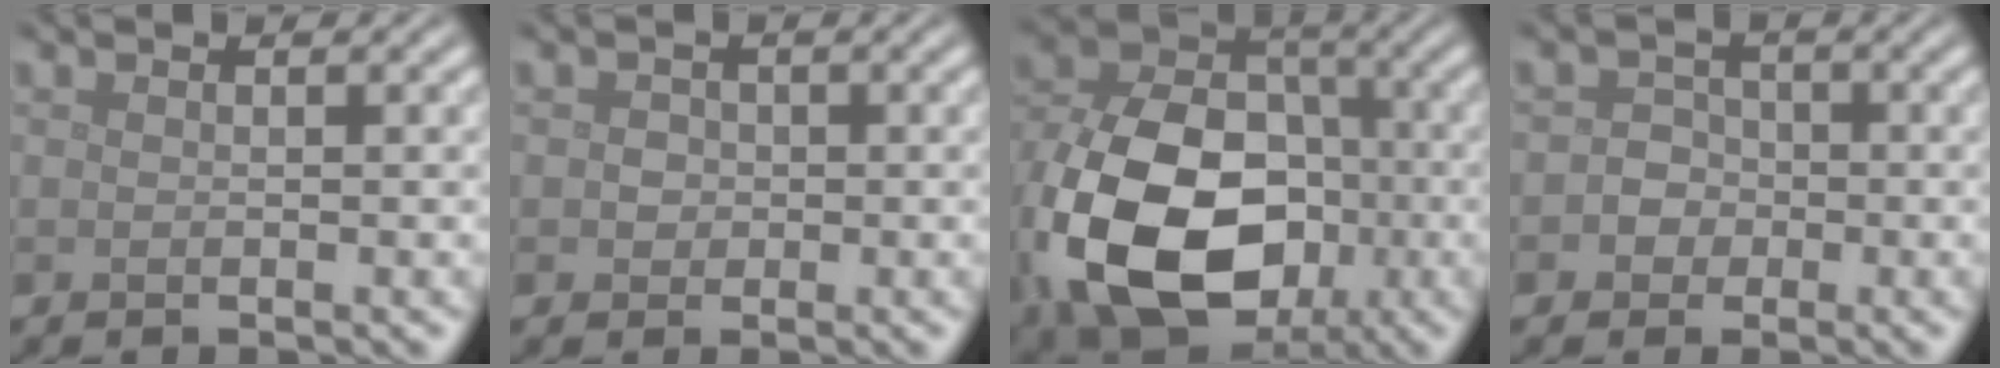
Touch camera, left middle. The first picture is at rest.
{"total": 1.1, "force": [0.1, 1.0, 0.4], "torque": [0.000, -0.002, 0.000]}
{"total": 15.1, "force": [-4.1, 10.7, 9.8], "torque": [-0.209, -0.035, -0.075]}
{"total": 2.0, "force": [-0.4, 1.8, 0.5], "torque": [0.016, 0.002, -0.018]}